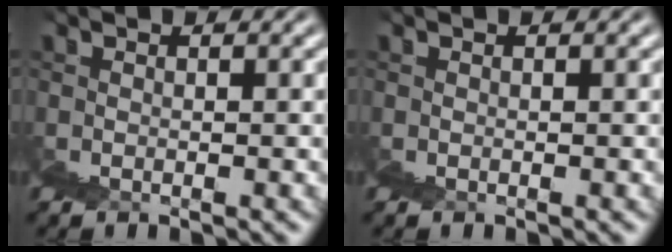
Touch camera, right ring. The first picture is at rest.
{"total": 0.0}